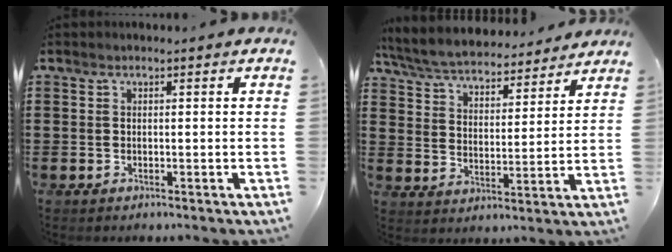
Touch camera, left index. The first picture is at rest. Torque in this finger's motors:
{"motor_torque": [2.14, 0.00, -0.01, 0.08]}